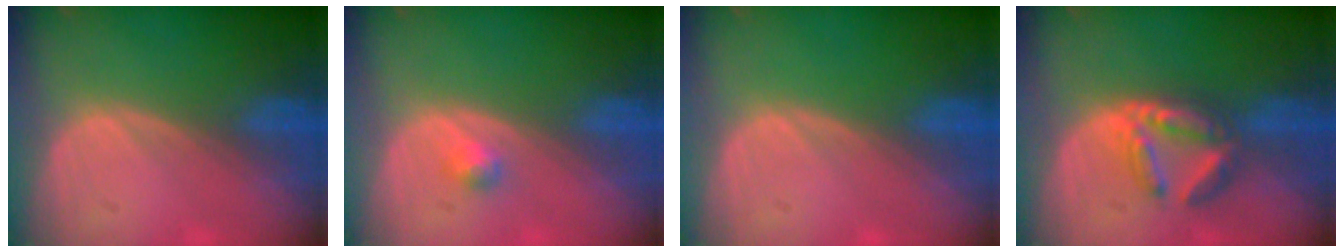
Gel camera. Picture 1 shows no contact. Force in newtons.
{"total": 1.7, "press": 1.4, "slide": 0.8}
{"total": 0.0}
{"total": 6.0, "press": 5.7, "slide": 1.7}